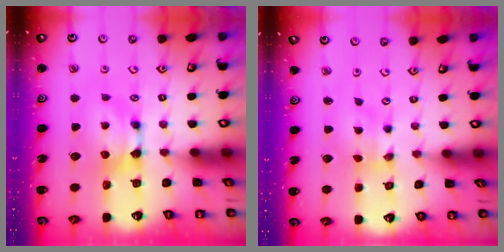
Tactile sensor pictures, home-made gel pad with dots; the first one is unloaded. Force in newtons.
{"total": 1.9, "press": 1.6, "slide": 0.9}